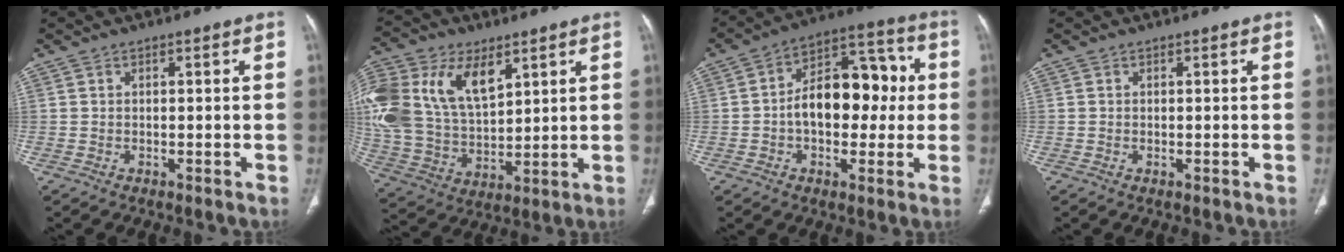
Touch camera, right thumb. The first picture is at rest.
{"total": 24.1, "force": [9.9, 14.8, 16.3], "torque": [-0.366, 0.002, 0.195]}
{"total": 15.7, "force": [0.0, 9.8, 12.2], "torque": [-0.146, 0.041, -0.007]}
{"total": 0.0}